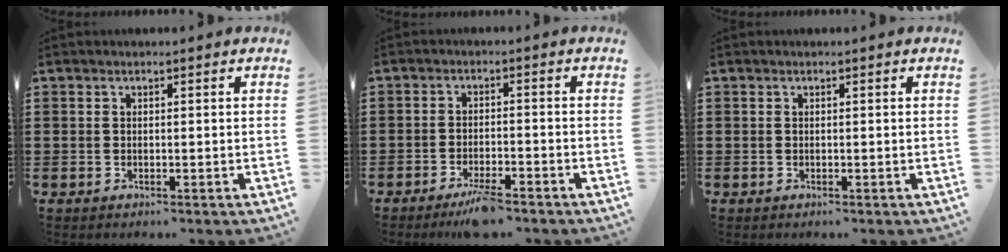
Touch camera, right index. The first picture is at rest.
{"total": 3.9, "force": [-3.1, 0.4, 2.2], "torque": [-0.044, -0.001, -0.059]}
{"total": 0.0}